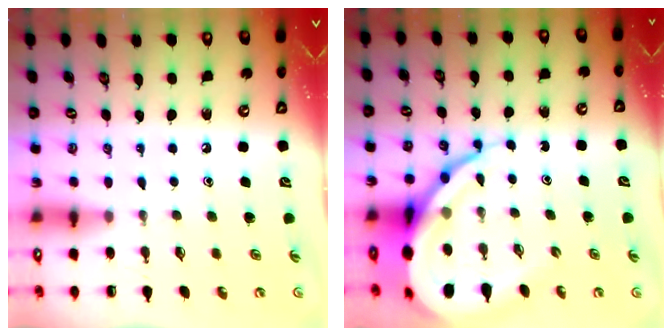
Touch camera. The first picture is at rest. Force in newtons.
{"total": 15.6, "press": 15.5, "slide": 1.7}